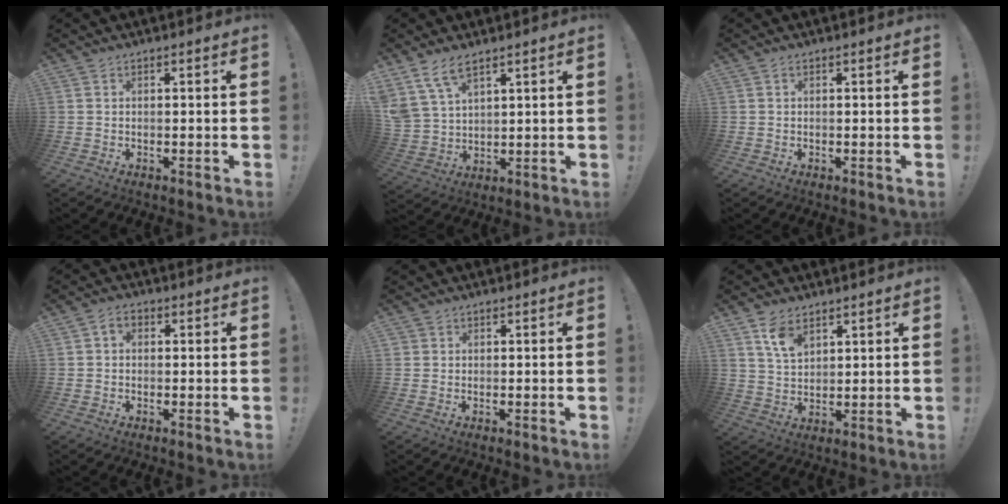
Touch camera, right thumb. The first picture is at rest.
{"total": 8.9, "force": [6.4, 4.2, 4.5], "torque": [-0.109, -0.027, 0.130]}
{"total": 0.0}
{"total": 2.6, "force": [0.2, 1.9, 1.8], "torque": [-0.033, 0.005, 0.004]}
{"total": 1.1, "force": [0.4, 1.0, 0.2], "torque": [0.000, 0.000, 0.006]}
{"total": 6.8, "force": [4.3, 3.7, 3.7], "torque": [-0.061, -0.021, 0.078]}